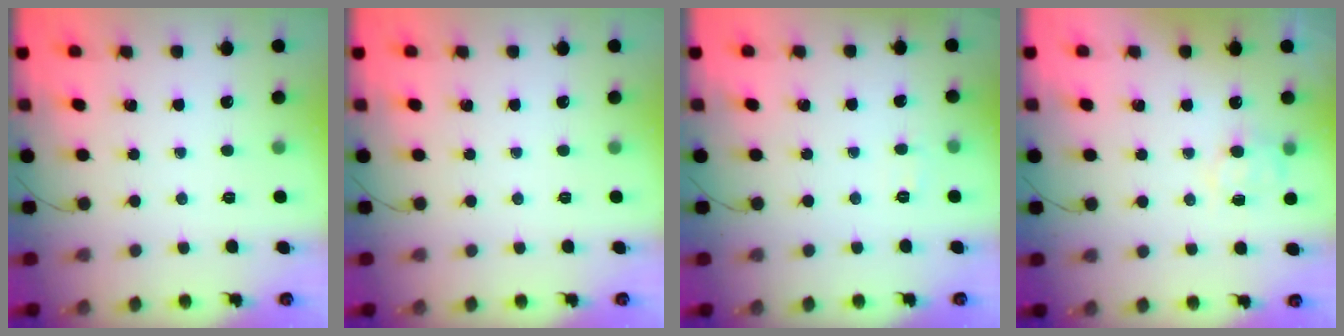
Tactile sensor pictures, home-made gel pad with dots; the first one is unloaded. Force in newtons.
{"total": 0.0}
{"total": 4.1, "press": 4.0, "slide": 1.0}
{"total": 7.4, "press": 7.2, "slide": 1.7}